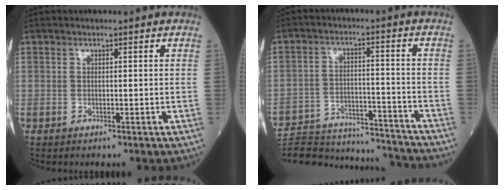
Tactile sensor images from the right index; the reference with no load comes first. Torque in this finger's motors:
{"motor_torque": [-0.28, -0.56, -0.80, -0.21]}